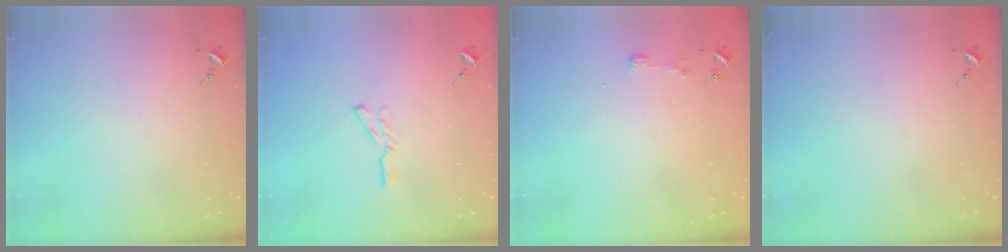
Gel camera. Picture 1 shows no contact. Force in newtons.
{"total": 4.7, "press": 4.6, "slide": 0.6}
{"total": 3.3, "press": 3.3, "slide": 0.4}
{"total": 0.0}